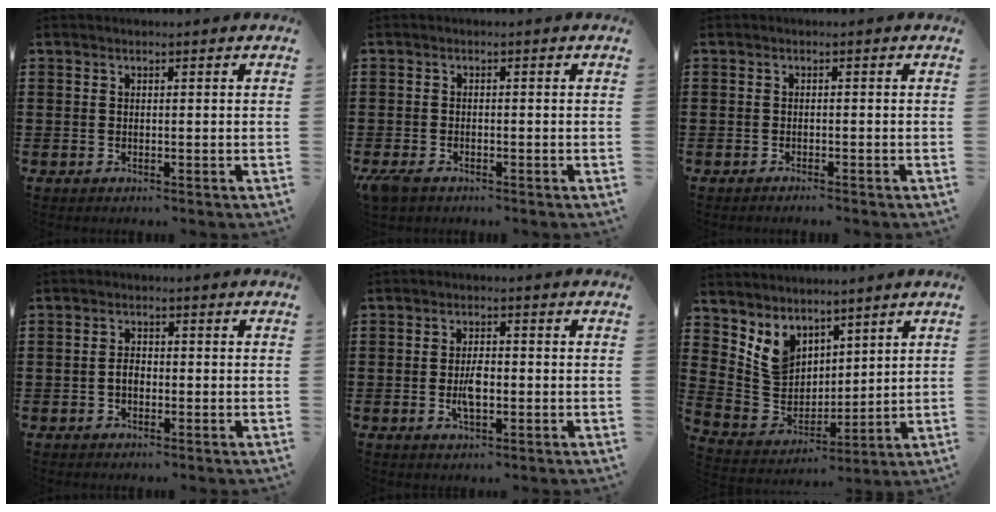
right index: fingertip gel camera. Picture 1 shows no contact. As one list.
[{"total": 1.6, "force": [-1.2, 0.7, 0.6], "torque": [-0.028, -0.002, -0.030]}, {"total": 0.8, "force": [-0.8, 0.0, 0.2], "torque": [-0.005, -0.001, -0.017]}, {"total": 2.1, "force": [-0.6, 1.3, 1.6], "torque": [-0.039, 0.000, -0.014]}, {"total": 3.9, "force": [-0.7, 1.6, 3.5], "torque": [-0.069, 0.002, -0.015]}, {"total": 6.7, "force": [4.1, 5.0, 1.6], "torque": [-0.074, -0.020, 0.079]}]